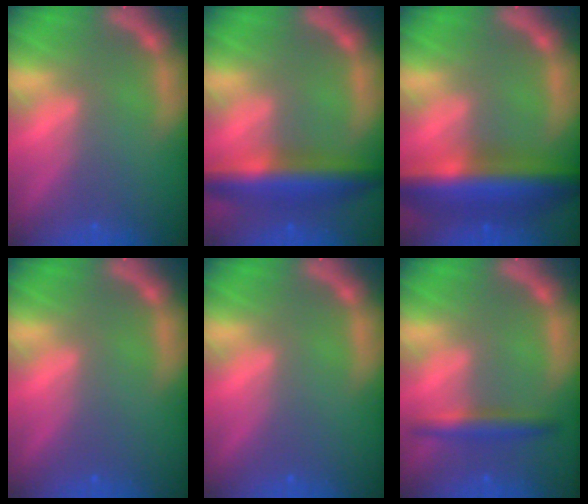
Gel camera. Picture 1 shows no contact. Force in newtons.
{"total": 7.0}
{"total": 9.5}
{"total": 0.0}
{"total": 0.0}
{"total": 3.0}